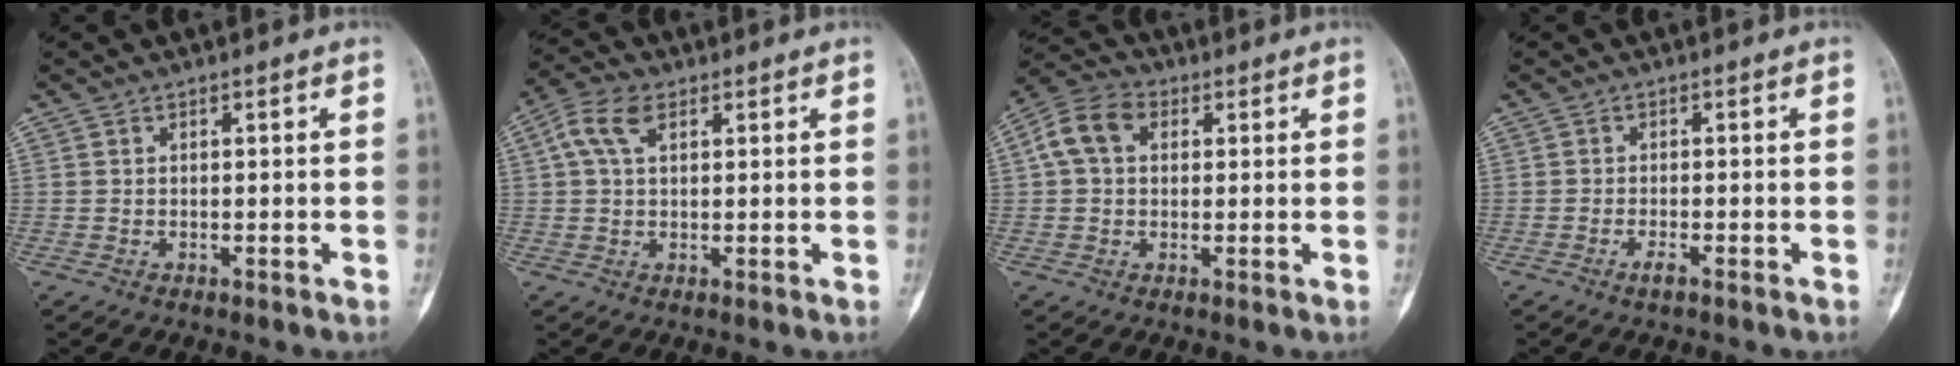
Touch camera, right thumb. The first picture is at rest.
{"total": 6.3, "force": [2.3, 3.5, 4.6], "torque": [-0.096, 0.017, 0.043]}
{"total": 7.9, "force": [1.9, 5.7, 5.1], "torque": [-0.093, 0.024, 0.028]}
{"total": 1.5, "force": [-1.0, 0.2, 1.2], "torque": [-0.025, 0.001, -0.020]}